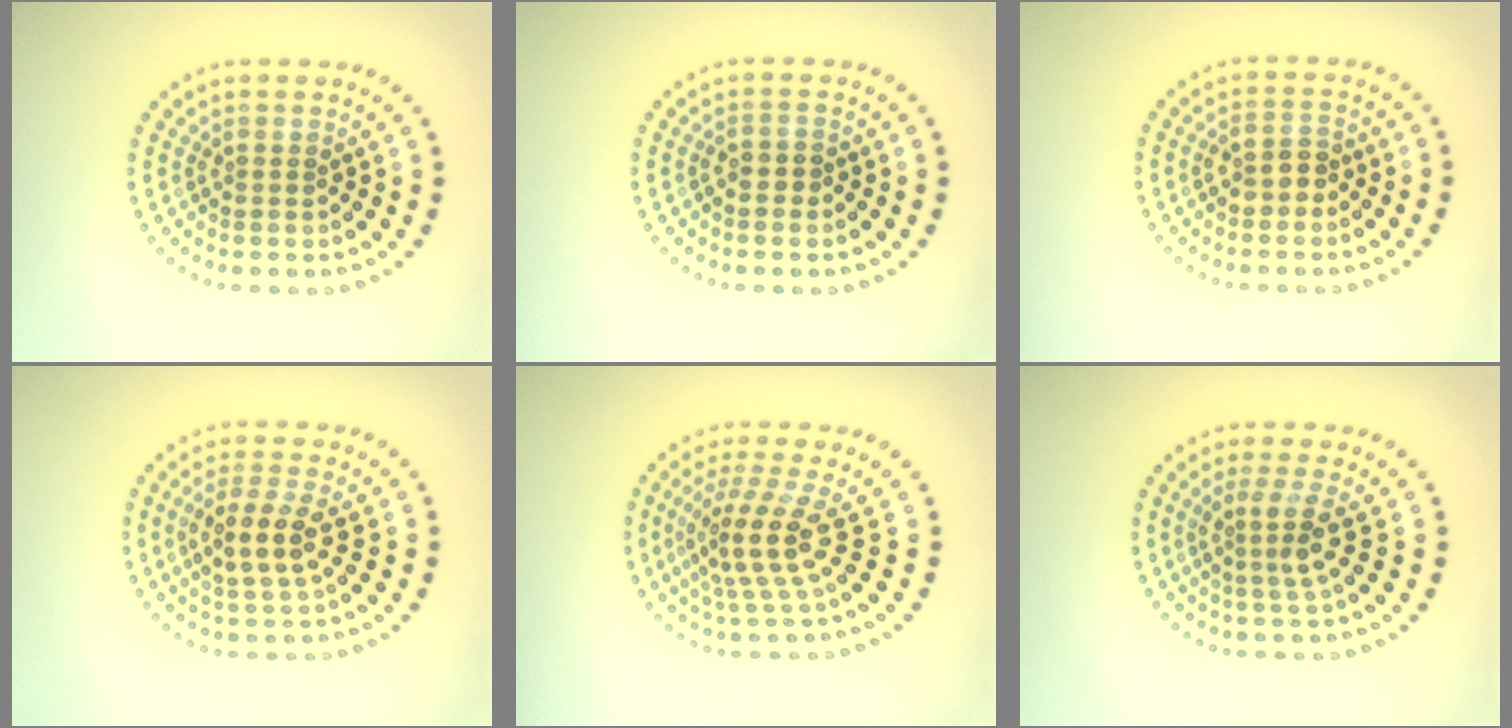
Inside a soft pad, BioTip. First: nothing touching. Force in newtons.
{"total": 0.8, "press": 0.7, "slide": 0.5}
{"total": 2.1, "press": 2.0, "slide": 0.7}
{"total": 3.7, "press": 3.5, "slide": 1.3}
{"total": 4.3, "press": 3.0, "slide": 3.1}
{"total": 2.8, "press": 2.0, "slide": 1.9}